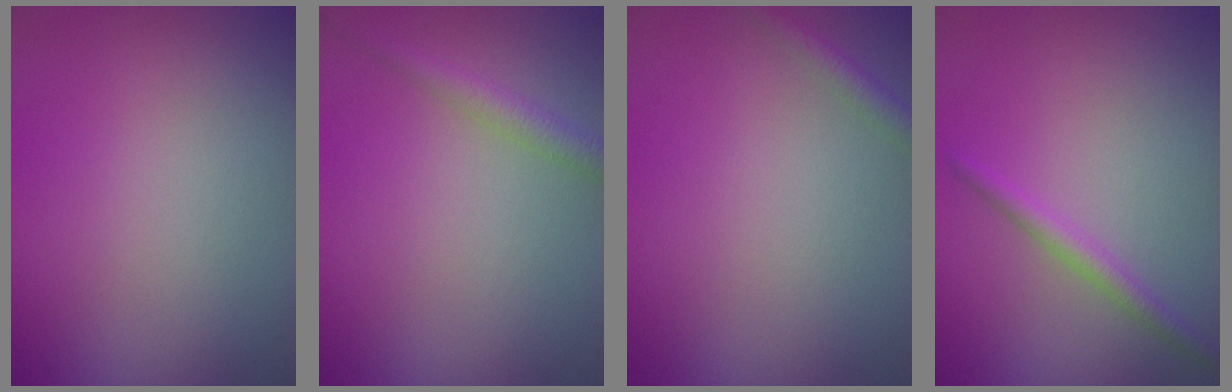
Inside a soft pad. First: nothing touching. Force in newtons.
{"total": 2.0, "press": 2.0, "slide": 0.1}
{"total": 1.4, "press": 1.4, "slide": 0.1}
{"total": 1.8, "press": 1.8, "slide": 0.1}